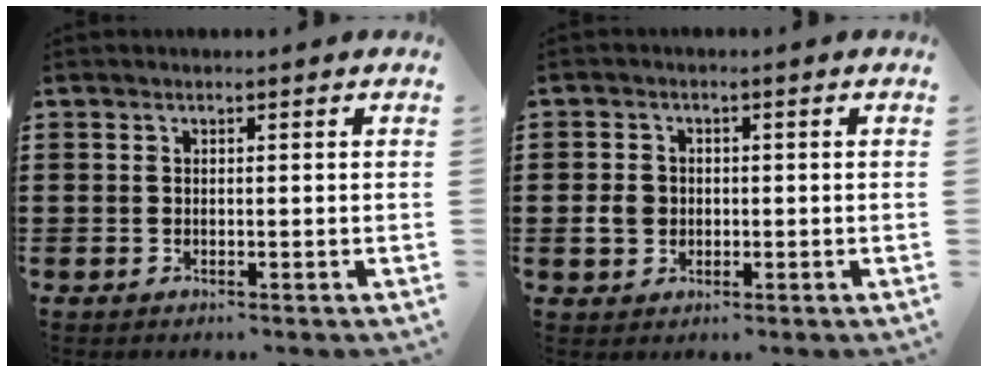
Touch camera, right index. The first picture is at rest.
{"total": 3.2, "force": [-0.4, 2.7, 1.7], "torque": [-0.046, 0.005, -0.011]}